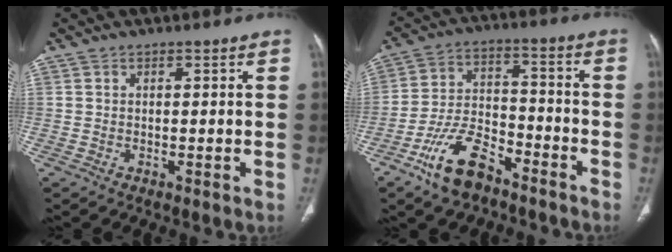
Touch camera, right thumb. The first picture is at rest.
{"total": 12.2, "force": [-8.1, 5.8, 7.0], "torque": [-0.129, 0.055, -0.152]}